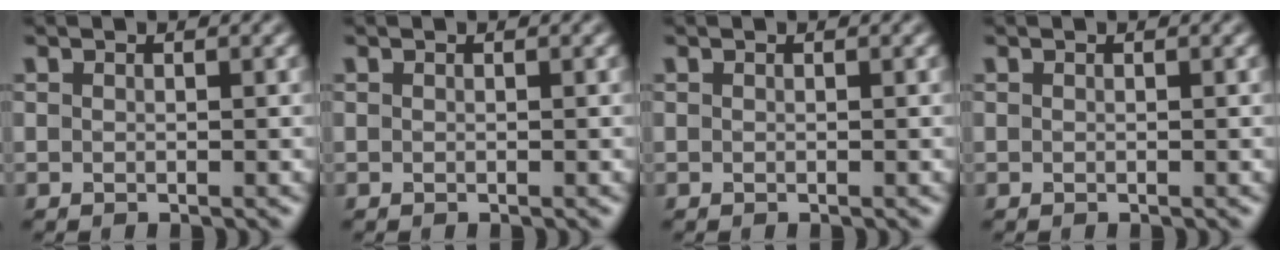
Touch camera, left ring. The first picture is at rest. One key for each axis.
{"total": 0.0}
{"total": 0.0}
{"total": 0.0}